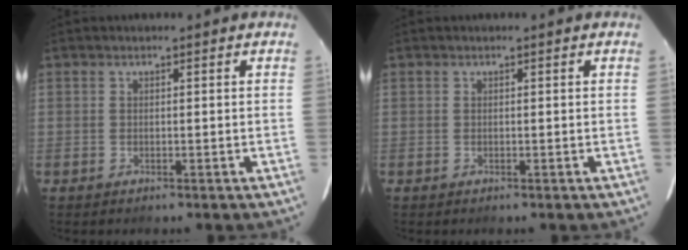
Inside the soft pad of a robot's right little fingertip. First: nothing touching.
{"total": 0.0}